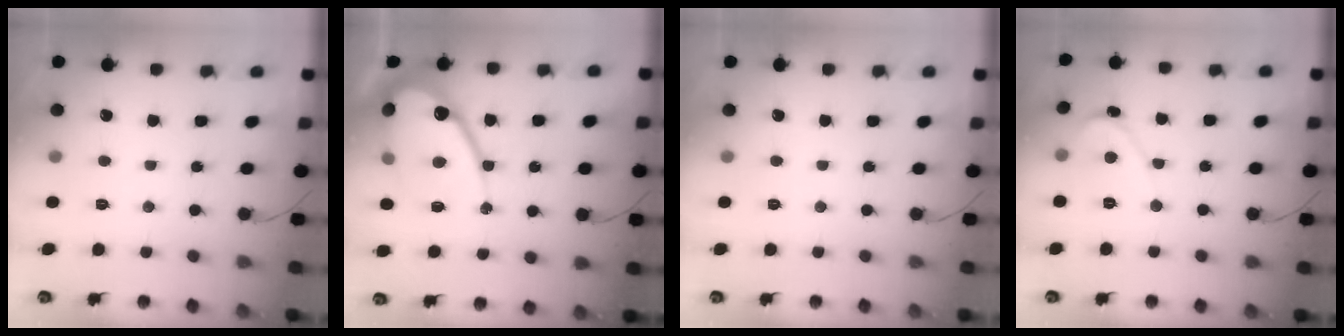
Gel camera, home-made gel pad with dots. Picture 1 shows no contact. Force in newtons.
{"total": 16.8, "press": 16.8, "slide": 1.0}
{"total": 0.0}
{"total": 1.4, "press": 1.3, "slide": 0.1}